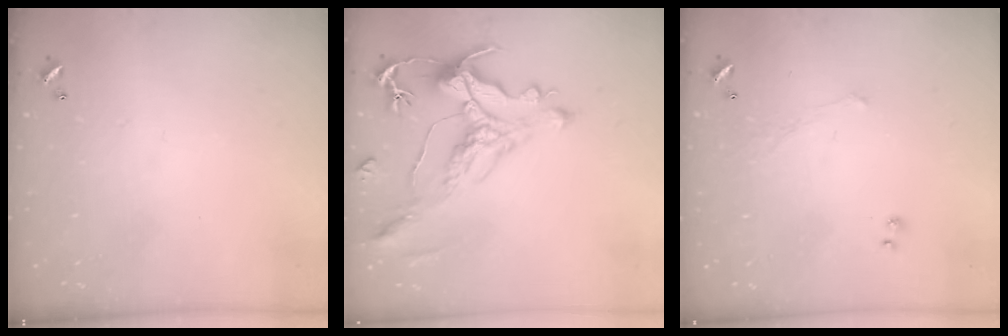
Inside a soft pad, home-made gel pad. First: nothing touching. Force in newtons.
{"total": 2.2, "press": 1.7, "slide": 1.4}
{"total": 0.7, "press": 0.2, "slide": 0.7}